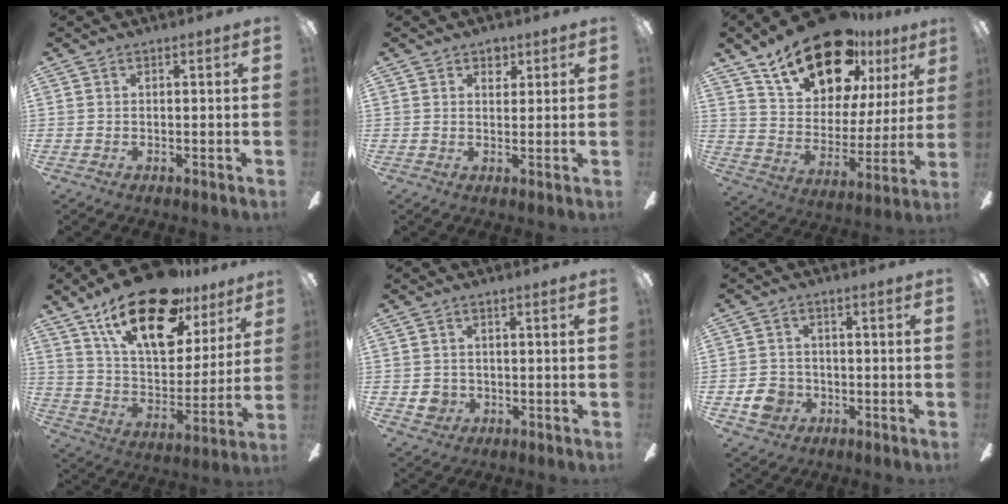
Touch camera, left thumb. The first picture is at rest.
{"total": 3.2, "force": [2.2, 2.1, 1.0], "torque": [0.007, -0.011, 0.034]}
{"total": 21.5, "force": [15.6, 10.2, 10.8], "torque": [-0.182, -0.096, 0.273]}
{"total": 25.0, "force": [16.0, 11.0, 15.8], "torque": [-0.262, -0.086, 0.278]}
{"total": 3.3, "force": [-0.6, 3.1, 0.9], "torque": [-0.010, 0.004, -0.011]}
{"total": 6.3, "force": [-2.1, 5.4, 2.5], "torque": [-0.061, 0.010, -0.040]}